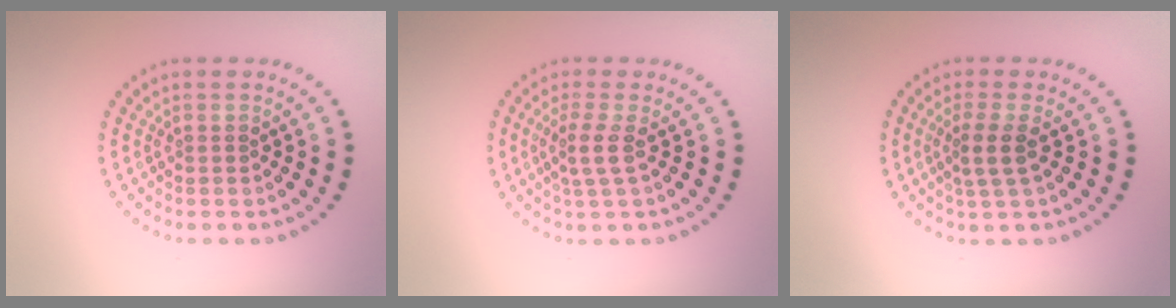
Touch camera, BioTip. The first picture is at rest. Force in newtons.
{"total": 2.1, "press": 1.6, "slide": 1.3}
{"total": 2.3, "press": 1.9, "slide": 1.4}